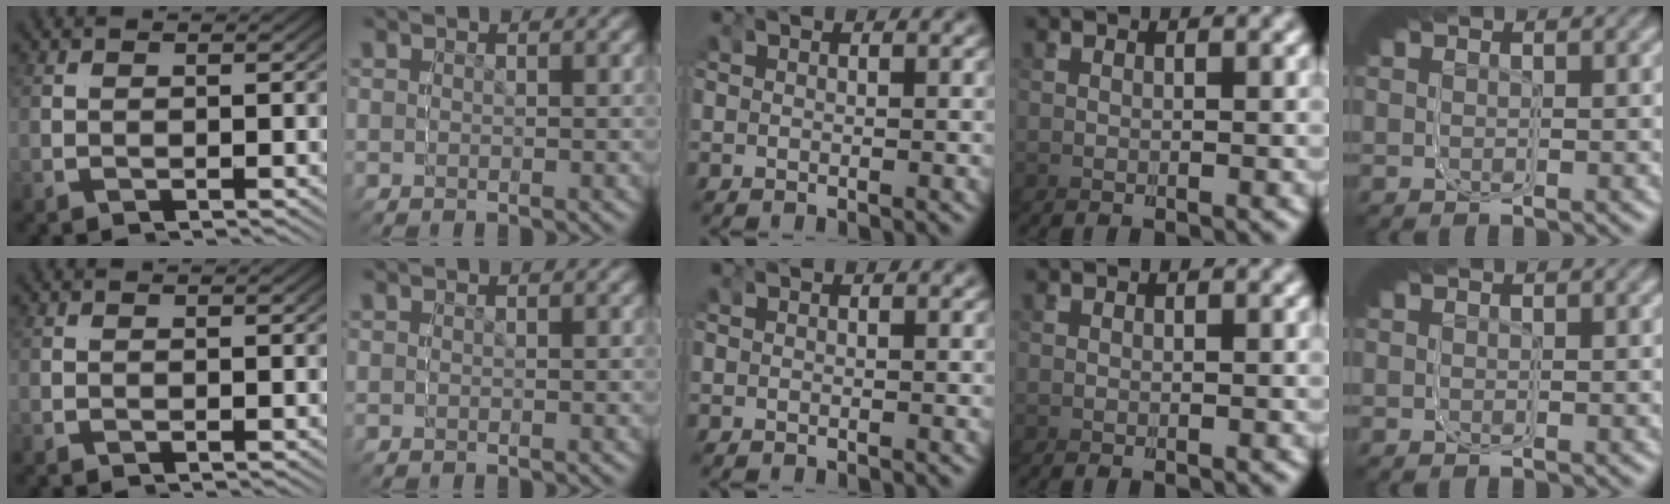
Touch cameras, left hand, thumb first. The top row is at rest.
{}